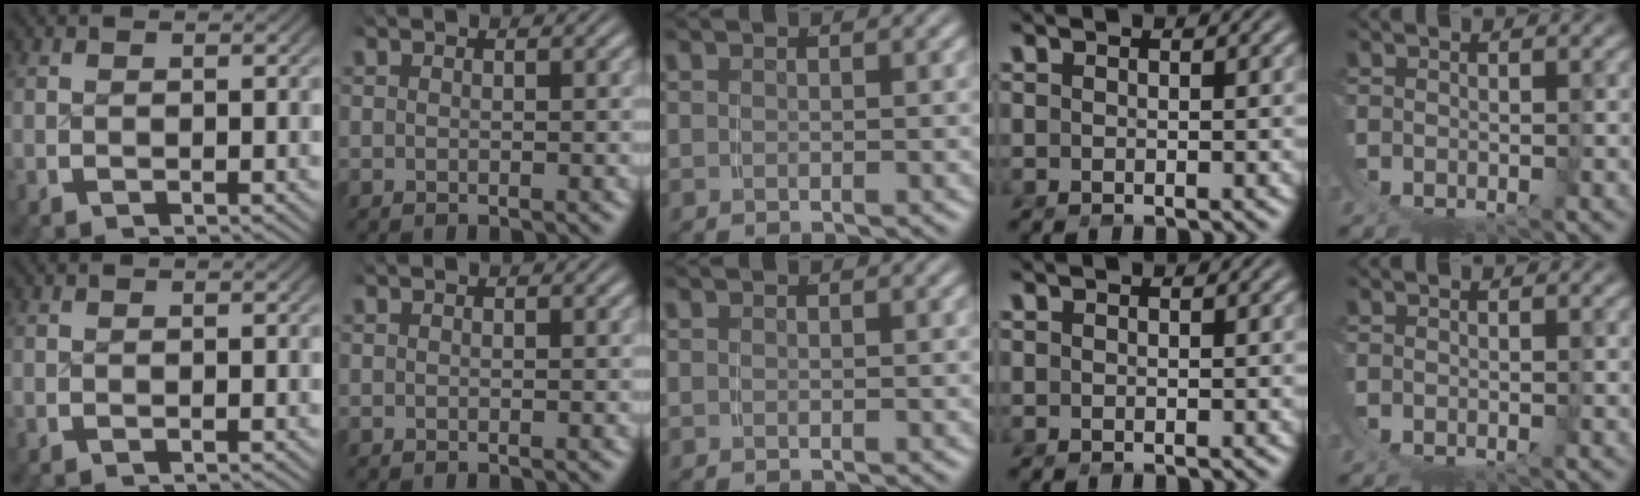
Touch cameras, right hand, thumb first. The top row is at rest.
{}